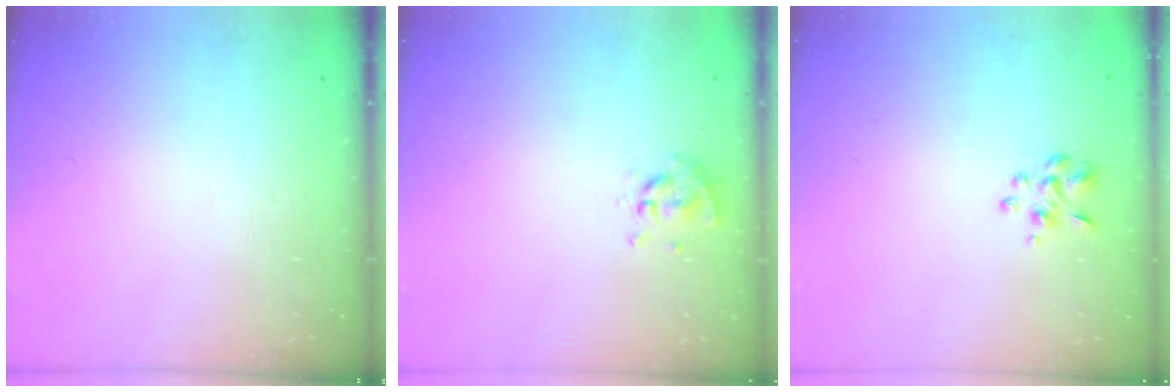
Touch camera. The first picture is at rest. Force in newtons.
{"total": 0.0}
{"total": 3.6, "press": 3.4, "slide": 1.1}